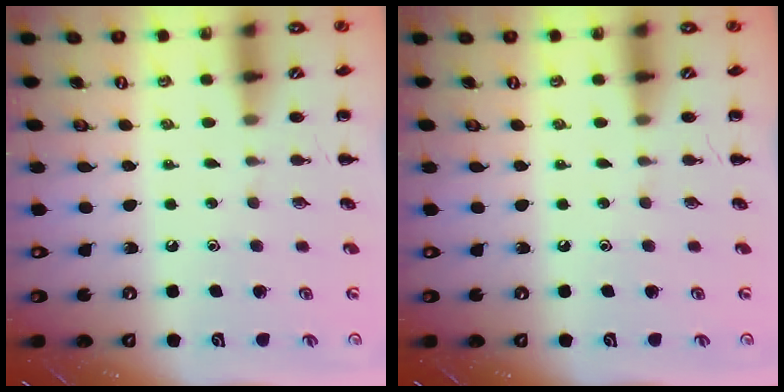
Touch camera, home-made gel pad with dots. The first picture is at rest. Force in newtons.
{"total": 0.0}